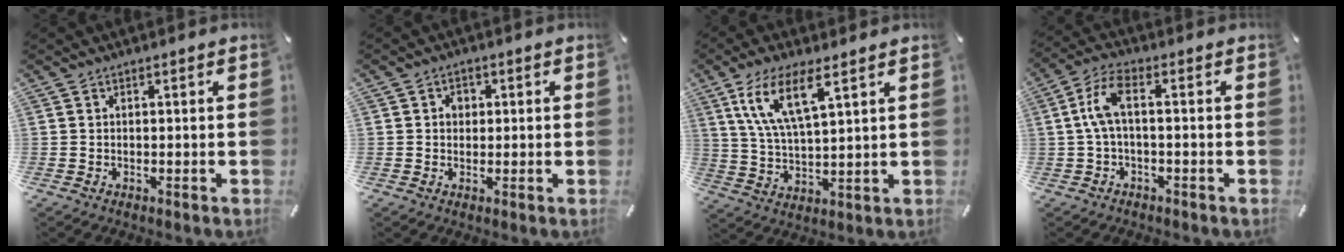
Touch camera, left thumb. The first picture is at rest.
{"total": 2.1, "force": [0.0, 2.0, 0.8], "torque": [-0.002, 0.002, -0.008]}
{"total": 11.4, "force": [6.5, 3.6, 8.6], "torque": [-0.195, -0.009, 0.115]}
{"total": 6.5, "force": [0.0, 2.5, 6.0], "torque": [-0.130, 0.005, -0.005]}